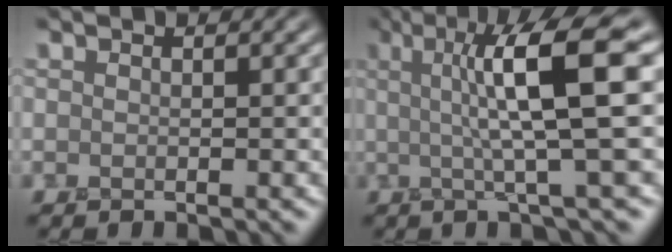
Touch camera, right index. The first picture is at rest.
{"total": 9.1, "force": [1.7, 1.5, 8.9], "torque": [-0.120, 0.013, 0.024]}